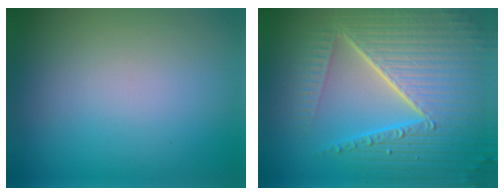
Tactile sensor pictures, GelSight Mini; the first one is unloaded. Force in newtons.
{"total": 10.5, "press": 6.6, "slide": 8.2}